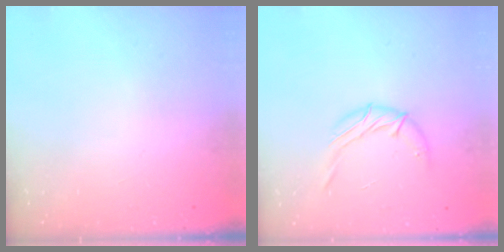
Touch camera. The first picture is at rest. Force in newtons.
{"total": 7.9, "press": 7.8, "slide": 0.3}